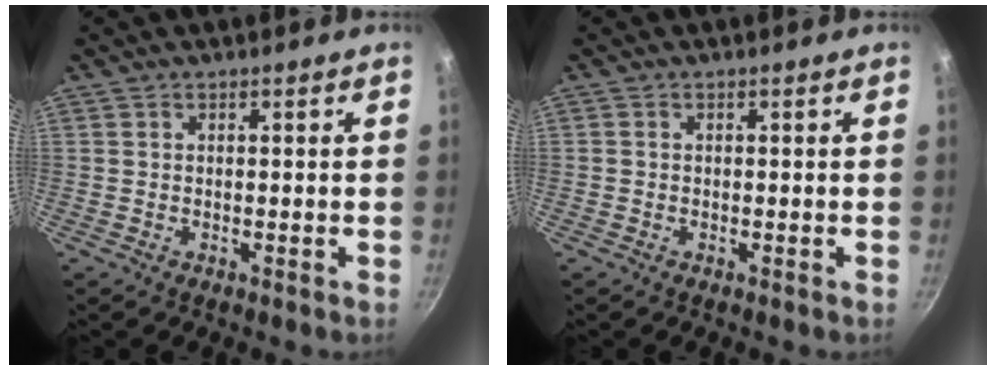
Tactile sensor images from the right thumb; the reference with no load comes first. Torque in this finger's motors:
{"motor_torque": [0.42, 0.24, -0.25, 0.18, 0.01]}